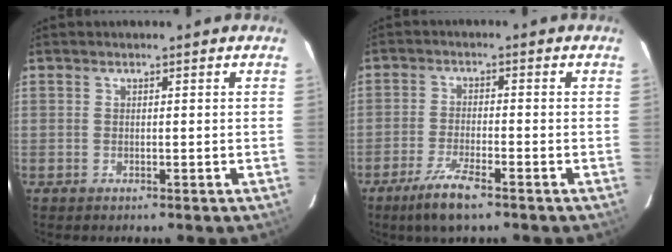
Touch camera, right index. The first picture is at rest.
{"total": 6.1, "force": [-4.1, 0.6, 4.4], "torque": [-0.093, -0.013, -0.075]}